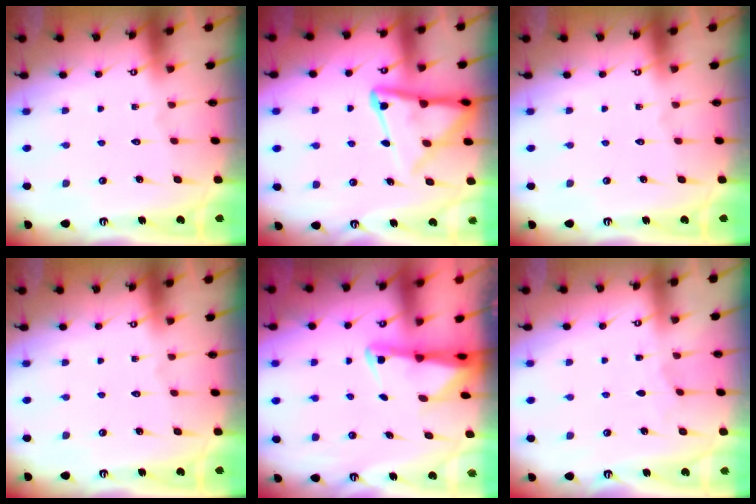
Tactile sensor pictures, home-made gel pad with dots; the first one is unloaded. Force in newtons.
{"total": 12.8, "press": 12.8, "slide": 1.2}
{"total": 0.0}
{"total": 0.0}
{"total": 2.2, "press": 2.2, "slide": 0.5}
{"total": 2.2, "press": 2.1, "slide": 0.3}